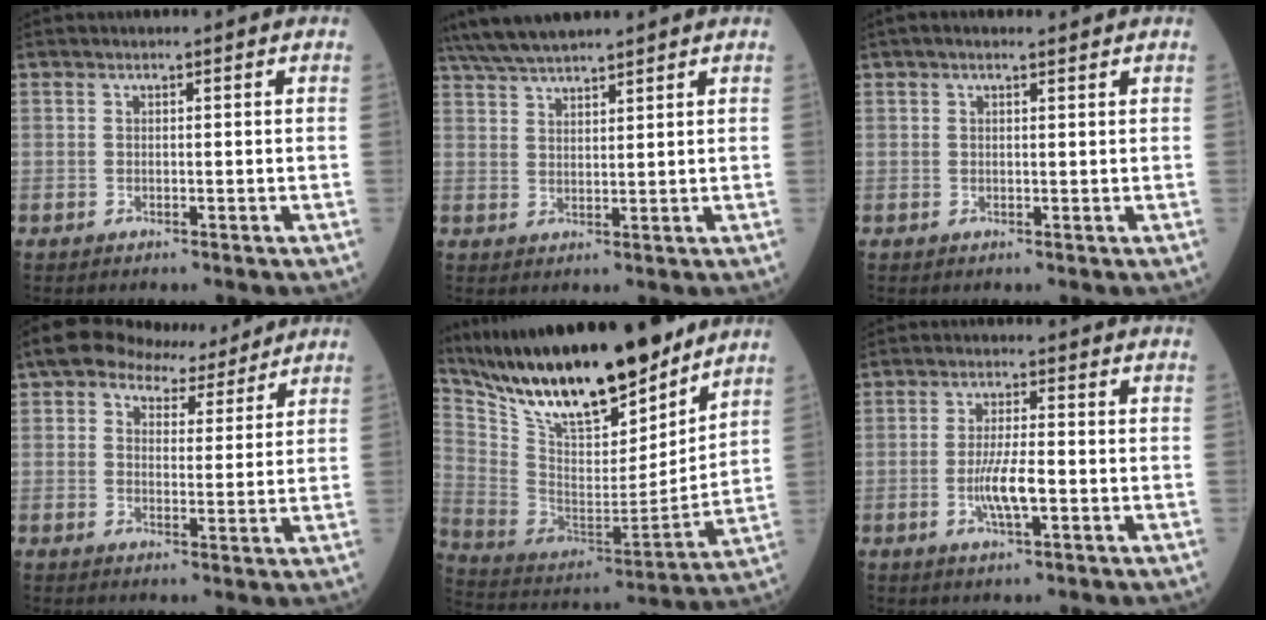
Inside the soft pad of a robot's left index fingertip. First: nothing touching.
{"total": 8.2, "force": [7.4, 0.7, 3.5], "torque": [-0.069, 0.034, 0.133]}
{"total": 1.9, "force": [1.3, 0.5, 1.2], "torque": [-0.027, 0.017, 0.021]}
{"total": 7.8, "force": [6.2, 3.8, 2.7], "torque": [-0.044, 0.027, 0.091]}
{"total": 24.7, "force": [20.0, 5.7, 13.2], "torque": [-0.243, -0.012, 0.345]}
{"total": 5.5, "force": [-1.4, 0.9, 5.2], "torque": [-0.107, -0.005, -0.027]}